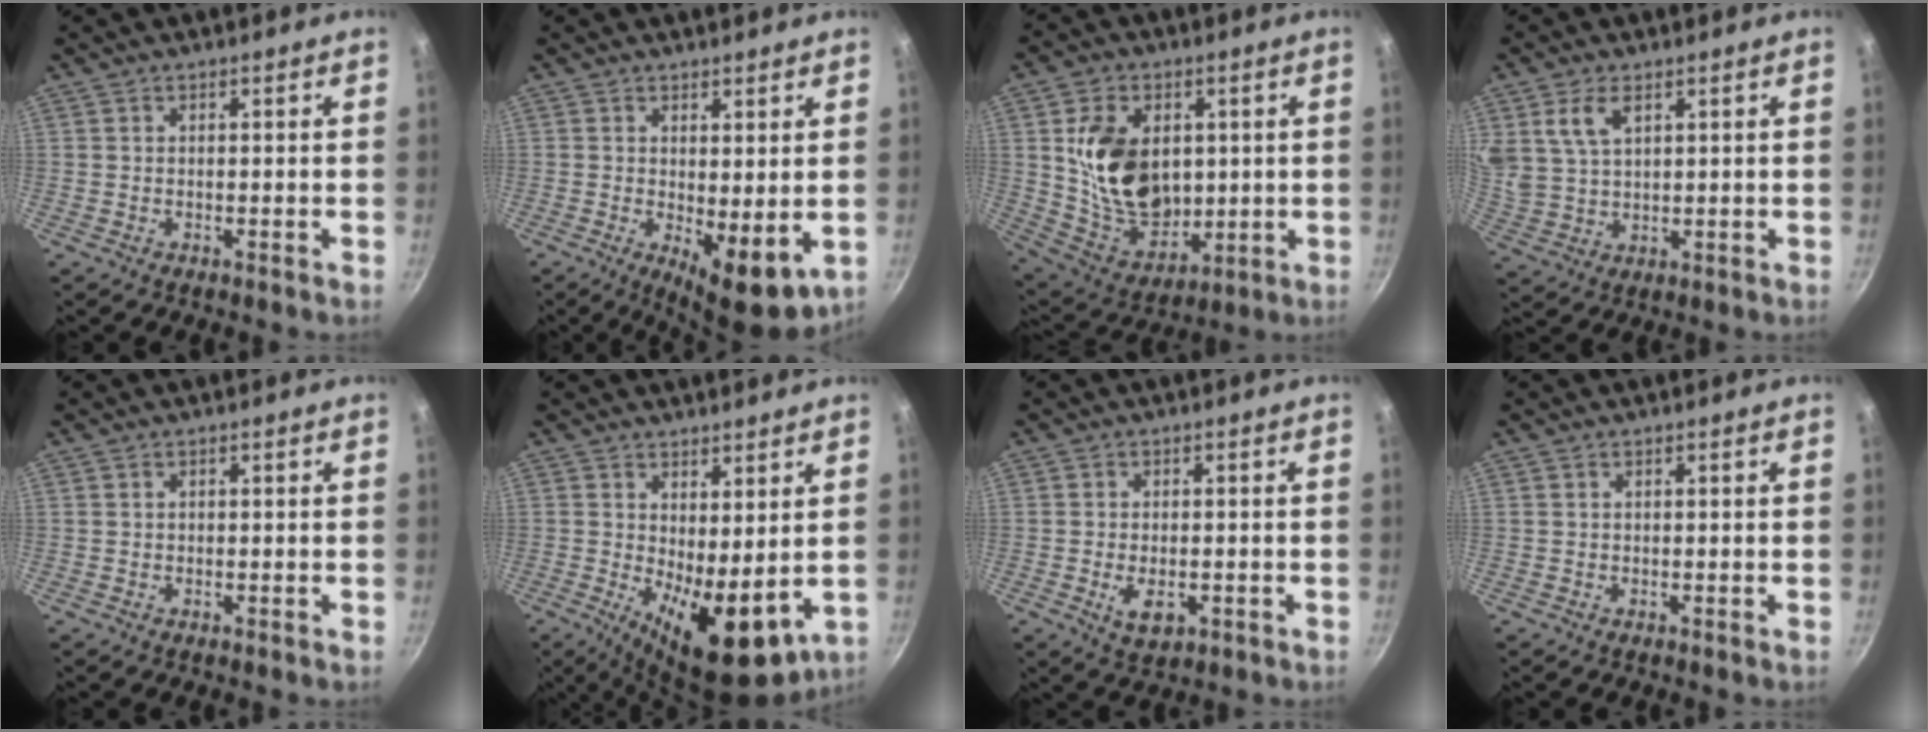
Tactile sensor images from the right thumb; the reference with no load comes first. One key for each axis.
{"total": 8.2, "fx": -0.1, "fy": 3.2, "fz": 7.5, "tx": -0.094, "ty": -0.018, "tz": 0.009}
{"total": 17.9, "fx": 2.6, "fy": 12.8, "fz": 12.3, "tx": -0.182, "ty": -0.020, "tz": 0.064}
{"total": 7.1, "fx": 3.3, "fy": 3.9, "fz": 4.9, "tx": -0.090, "ty": -0.013, "tz": 0.073}
{"total": 0.0}
{"total": 12.4, "fx": 0.2, "fy": 5.3, "fz": 11.2, "tx": -0.148, "ty": -0.023, "tz": 0.019}
{"total": 5.1, "fx": -1.4, "fy": 2.9, "fz": 4.0, "tx": -0.059, "ty": 0.000, "tz": -0.014}
{"total": 0.0}